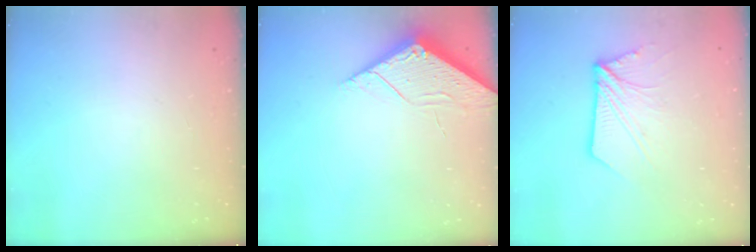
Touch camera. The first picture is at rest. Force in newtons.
{"total": 4.0, "press": 3.9, "slide": 0.4}
{"total": 9.8, "press": 9.7, "slide": 0.9}